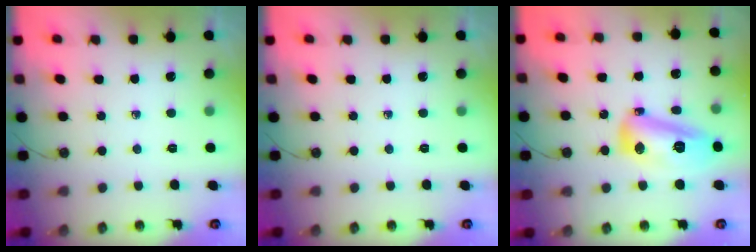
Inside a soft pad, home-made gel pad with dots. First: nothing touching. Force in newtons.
{"total": 0.0}
{"total": 14.9, "press": 14.8, "slide": 1.2}